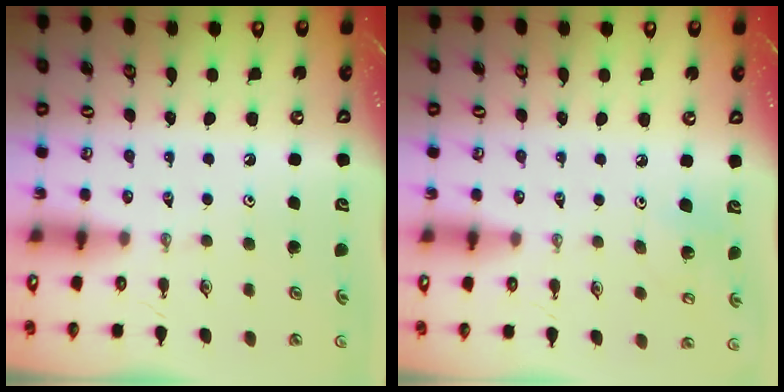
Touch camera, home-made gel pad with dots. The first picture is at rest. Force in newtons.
{"total": 7.8, "press": 7.8, "slide": 0.8}